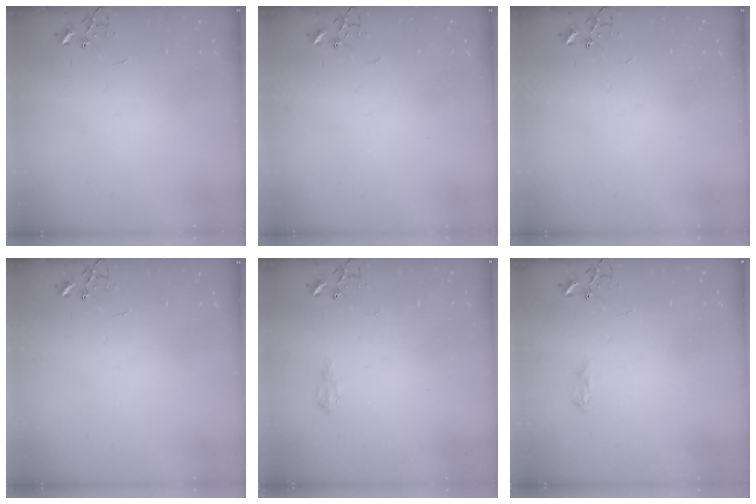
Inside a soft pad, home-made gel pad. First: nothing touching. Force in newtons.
{"total": 0.0}
{"total": 0.0}
{"total": 0.0}
{"total": 4.7, "press": 4.7, "slide": 0.7}
{"total": 6.9, "press": 6.9, "slide": 0.8}